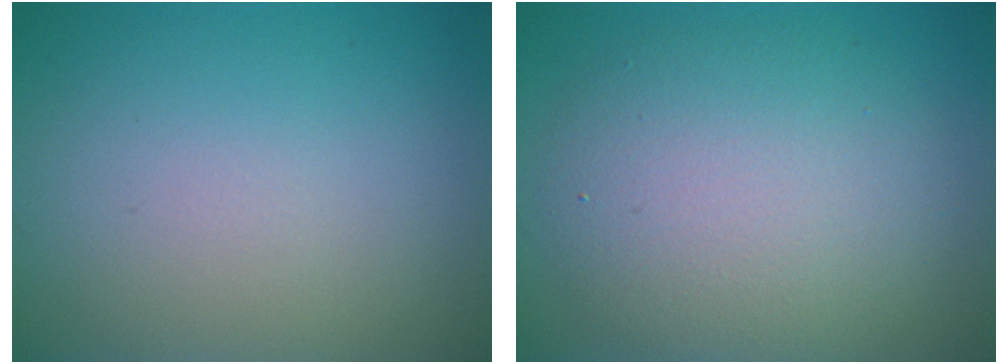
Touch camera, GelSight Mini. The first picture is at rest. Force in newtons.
{"total": 7.1, "press": 7.1, "slide": 0.5}